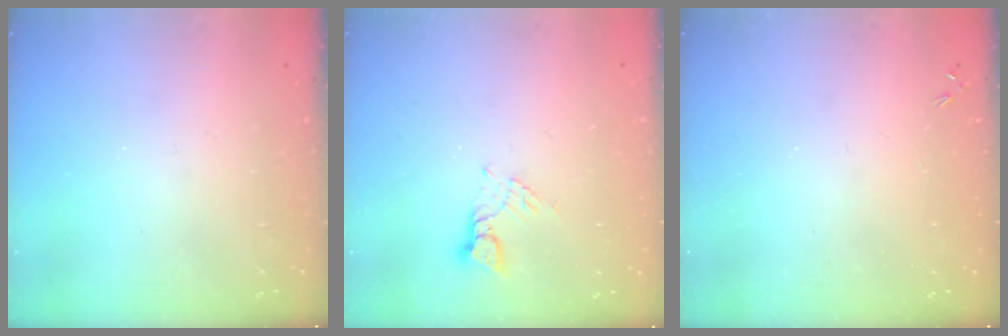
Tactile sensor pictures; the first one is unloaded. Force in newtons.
{"total": 2.6, "press": 2.6, "slide": 0.3}
{"total": 0.0}